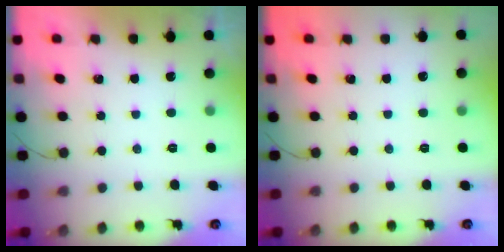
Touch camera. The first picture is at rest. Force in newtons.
{"total": 0.0}